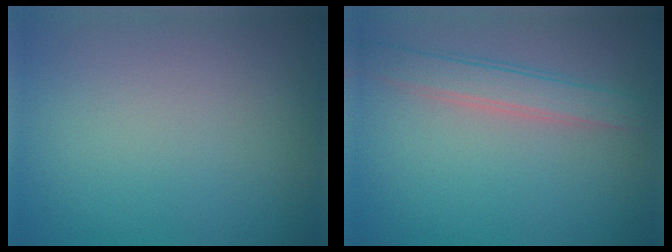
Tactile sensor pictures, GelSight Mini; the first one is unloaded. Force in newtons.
{"total": 2.9, "press": 2.9, "slide": 0.2}